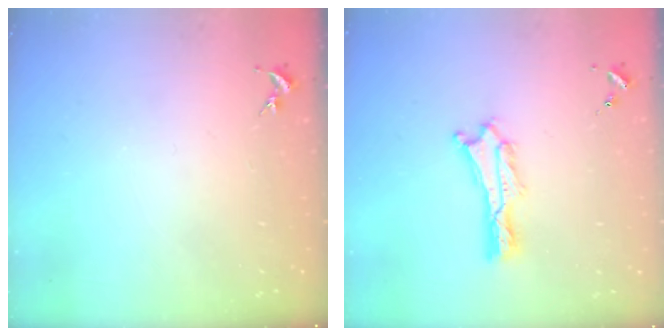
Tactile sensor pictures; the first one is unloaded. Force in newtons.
{"total": 1.3, "press": 1.3, "slide": 0.2}